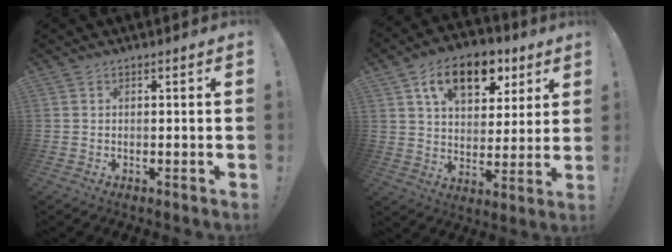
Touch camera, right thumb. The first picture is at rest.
{"total": 15.4, "force": [7.9, 9.3, 9.3], "torque": [-0.150, -0.026, 0.142]}